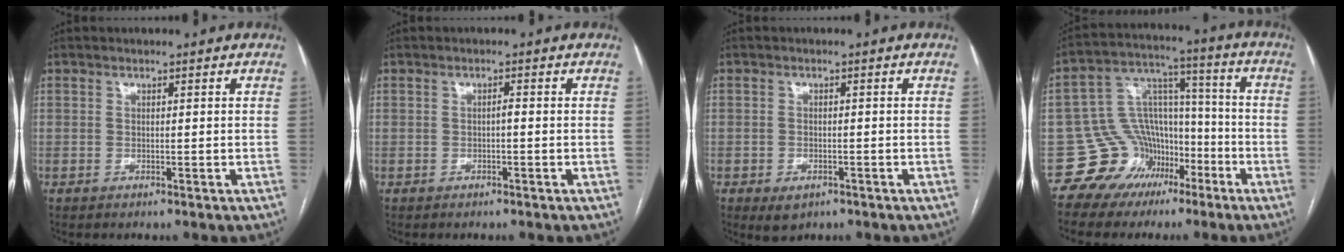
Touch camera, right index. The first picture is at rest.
{"total": 0.7, "force": [-0.2, 0.1, 0.7], "torque": [-0.009, 0.003, -0.004]}
{"total": 2.8, "force": [-1.4, 1.9, 1.5], "torque": [-0.022, 0.000, -0.008]}
{"total": 12.0, "force": [-5.9, 10.2, 2.4], "torque": [-0.036, 0.081, -0.085]}